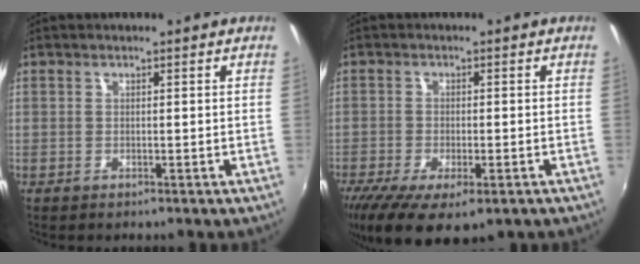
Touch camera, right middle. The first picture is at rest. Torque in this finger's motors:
{"motor_torque": [1.41, -0.73, 0.65, 0.20]}